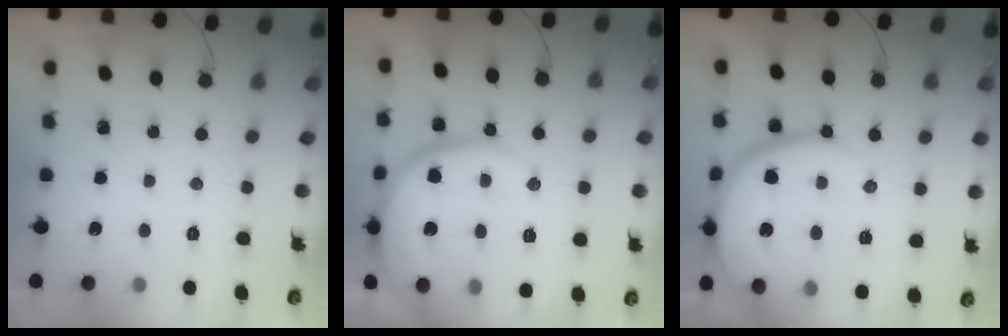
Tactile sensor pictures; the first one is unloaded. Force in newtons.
{"total": 16.9, "press": 16.9, "slide": 1.3}
{"total": 18.1, "press": 18.0, "slide": 2.4}